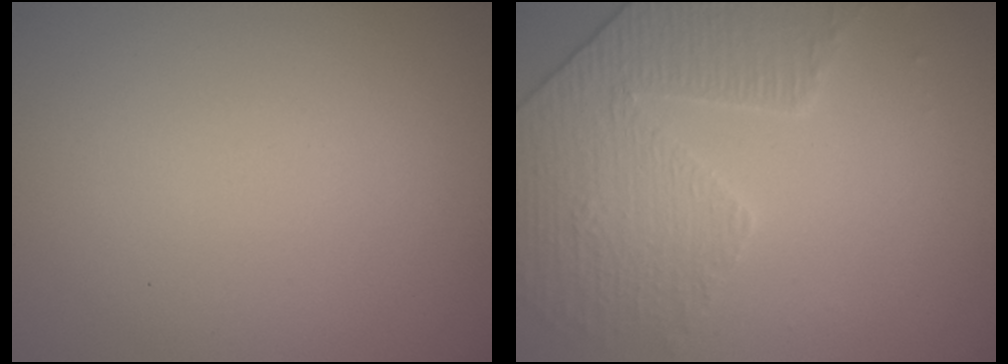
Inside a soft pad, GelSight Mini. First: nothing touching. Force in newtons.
{"total": 4.2, "press": 3.7, "slide": 2.1}